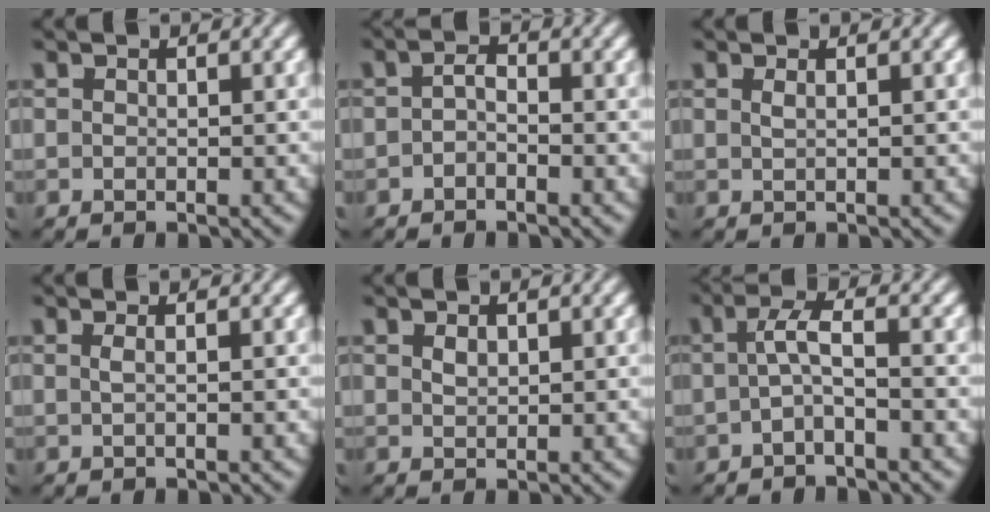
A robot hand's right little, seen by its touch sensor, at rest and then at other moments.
{"total": 1.2, "force": [-0.7, 0.5, 0.9], "torque": [-0.005, -0.007, -0.012]}
{"total": 1.0, "force": [0.1, -0.9, 0.3], "torque": [-0.002, -0.006, 0.008]}
{"total": 1.0, "force": [-0.2, -1.0, 0.4], "torque": [-0.008, -0.006, 0.001]}
{"total": 0.6, "force": [0.4, -0.4, 0.3], "torque": [-0.002, -0.010, 0.018]}
{"total": 2.0, "force": [-0.7, -0.2, 1.8], "torque": [-0.033, -0.002, -0.013]}